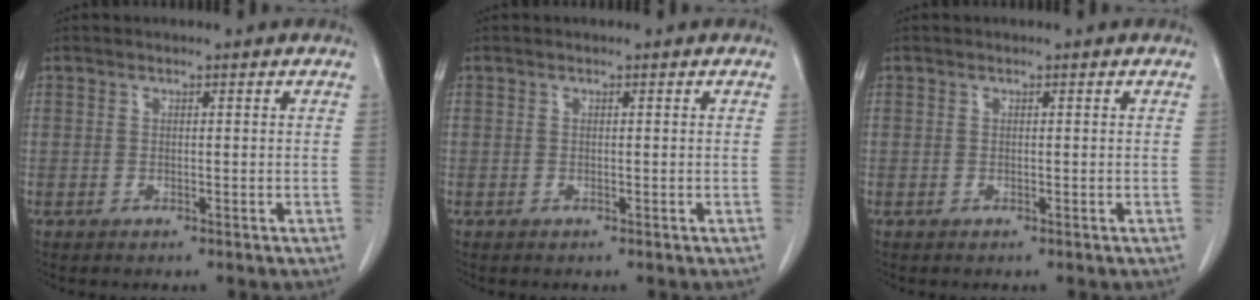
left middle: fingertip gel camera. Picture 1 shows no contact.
{"total": 0.0}
{"total": 0.0}